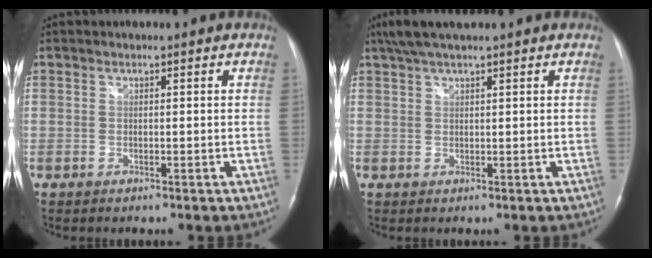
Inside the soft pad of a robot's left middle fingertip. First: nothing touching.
{"total": 5.6, "force": [4.5, 0.4, 3.4], "torque": [-0.064, 0.038, 0.081]}